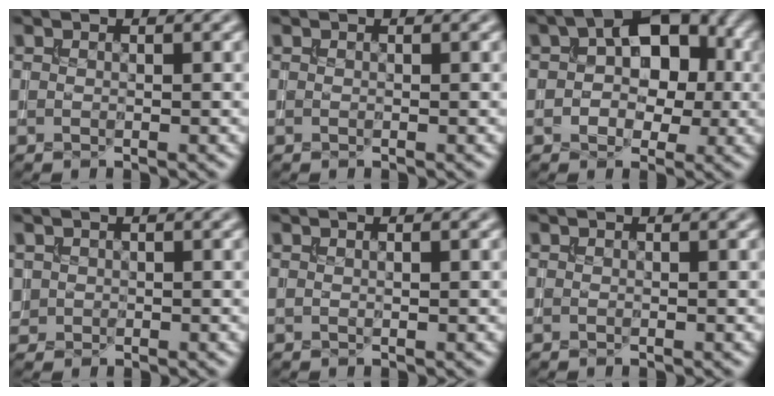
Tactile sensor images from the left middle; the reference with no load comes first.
{"total": 0.0}
{"total": 7.6, "force": [1.1, 4.8, 5.7], "torque": [-0.068, 0.015, 0.010]}
{"total": 0.8, "force": [0.1, 0.8, 0.0], "torque": [0.002, -0.004, 0.011]}
{"total": 0.9, "force": [0.4, 0.3, 0.7], "torque": [-0.003, -0.007, 0.006]}
{"total": 0.0}